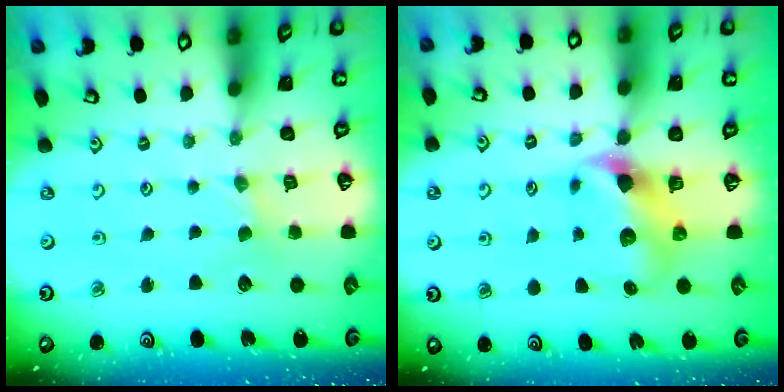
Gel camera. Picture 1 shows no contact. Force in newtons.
{"total": 7.5, "press": 7.5, "slide": 1.1}